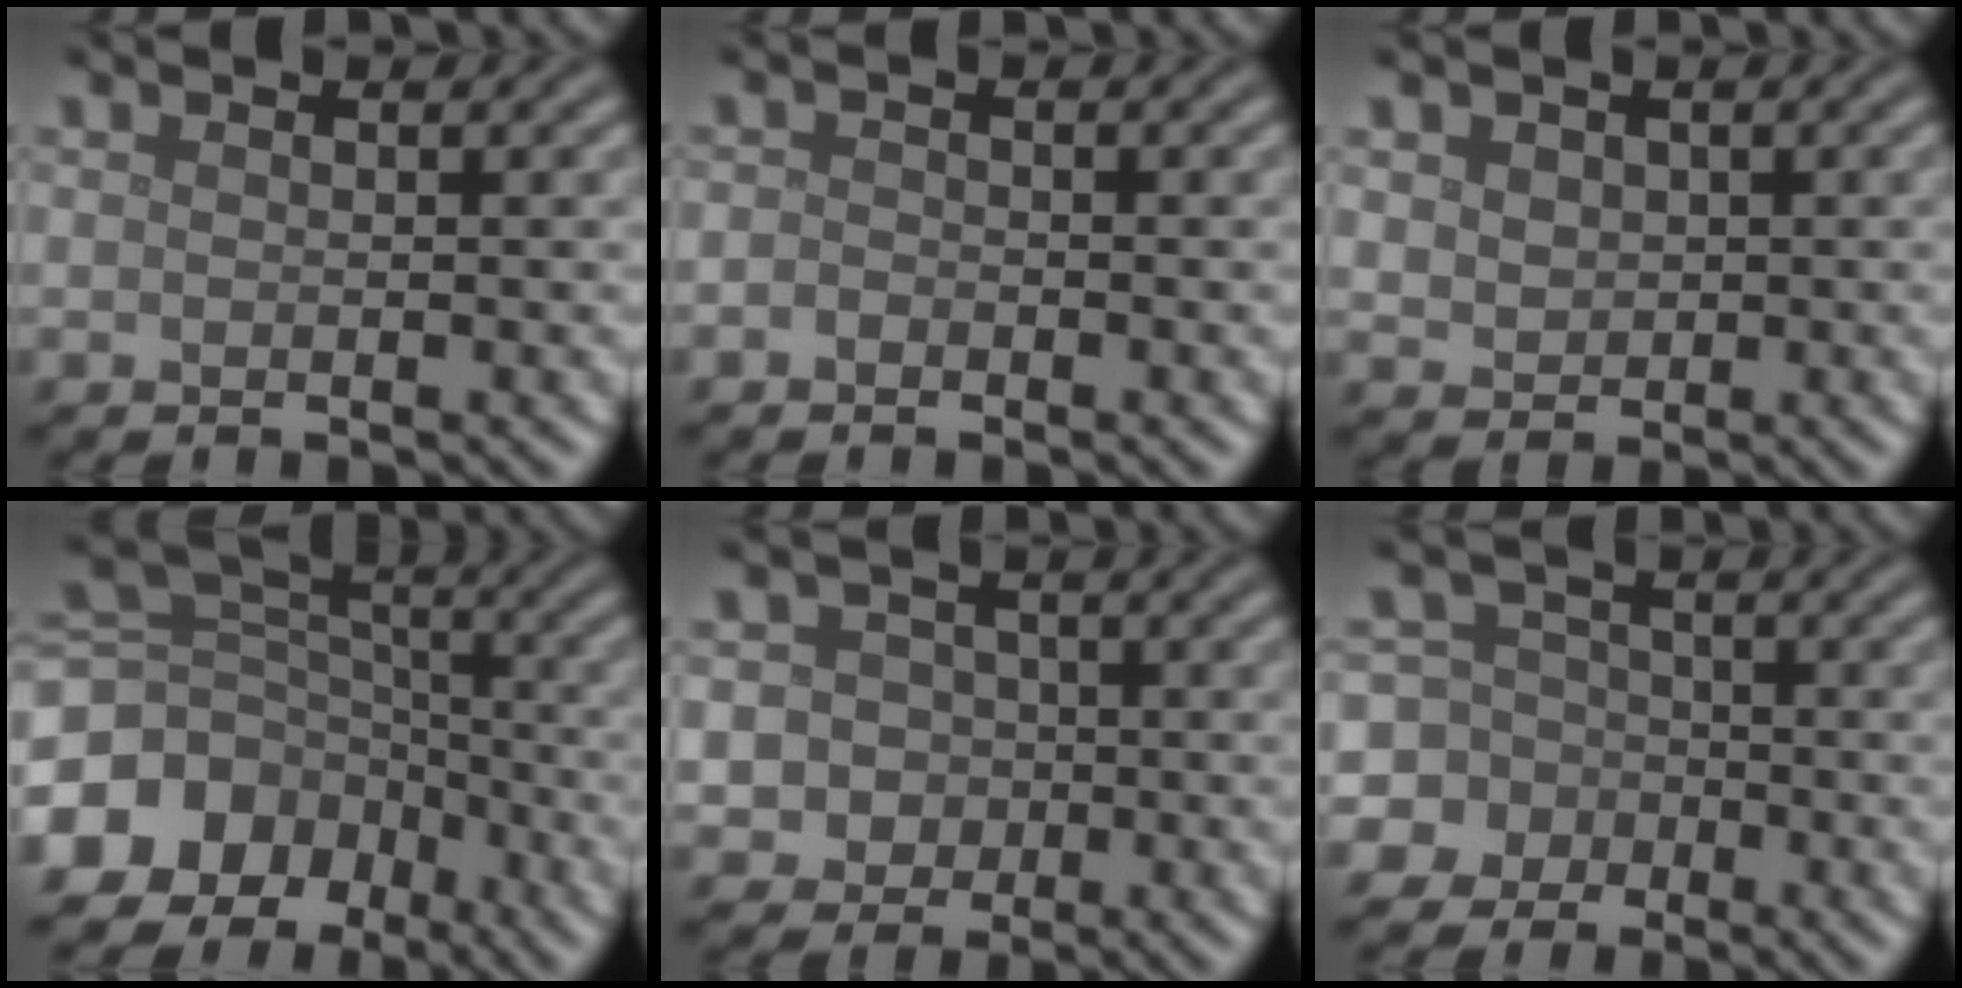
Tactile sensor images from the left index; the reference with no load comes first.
{"total": 0.8, "force": [-0.5, 0.5, 0.2], "torque": [-0.004, -0.001, -0.013]}
{"total": 2.1, "force": [0.7, 1.7, 0.9], "torque": [-0.018, -0.002, 0.016]}
{"total": 11.5, "force": [-6.5, 8.7, 3.8], "torque": [-0.110, -0.009, -0.110]}
{"total": 4.8, "force": [-0.7, 4.5, 1.3], "torque": [0.004, 0.017, -0.032]}
{"total": 8.6, "force": [-2.3, 8.2, 1.2], "torque": [-0.042, 0.006, -0.078]}